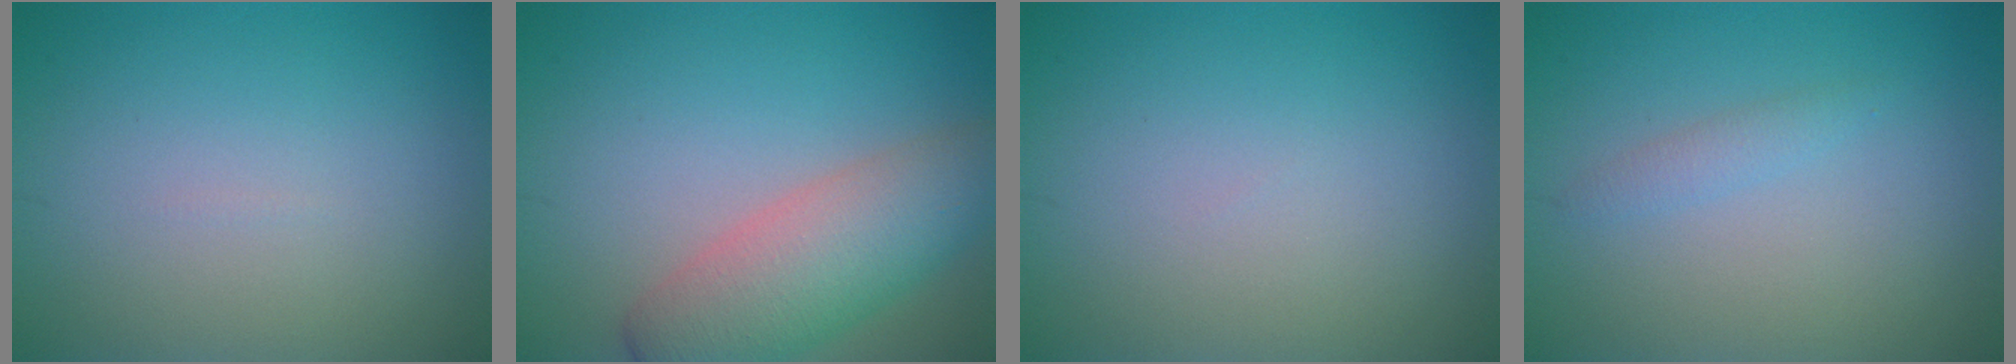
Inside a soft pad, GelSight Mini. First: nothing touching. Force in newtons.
{"total": 6.3, "press": 6.3, "slide": 0.6}
{"total": 0.0}
{"total": 1.1, "press": 1.1, "slide": 0.0}